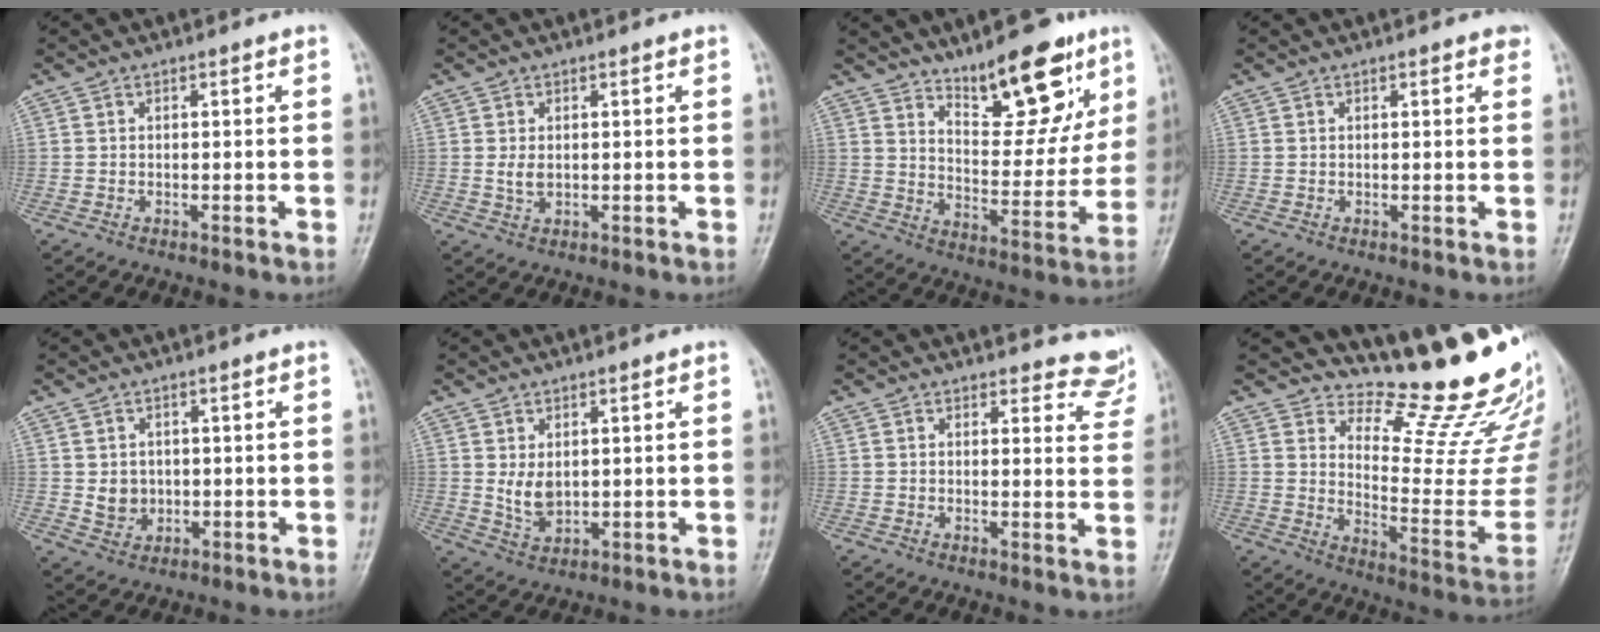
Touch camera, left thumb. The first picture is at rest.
{"total": 2.3, "force": [0.6, 1.4, 1.8], "torque": [-0.029, -0.007, 0.015]}
{"total": 16.4, "force": [10.8, 6.3, 10.6], "torque": [-0.101, -0.070, 0.173]}
{"total": 1.9, "force": [1.4, 0.6, 1.1], "torque": [-0.004, 0.001, 0.013]}
{"total": 3.9, "force": [0.4, 3.4, 1.9], "torque": [-0.017, -0.005, 0.018]}
{"total": 4.6, "force": [1.3, 2.9, 3.3], "torque": [-0.050, -0.019, 0.034]}
{"total": 7.3, "force": [7.0, 2.2, -0.2], "torque": [0.044, -0.051, 0.052]}
{"total": 21.1, "force": [17.5, 5.4, 10.5], "torque": [-0.095, -0.169, 0.237]}